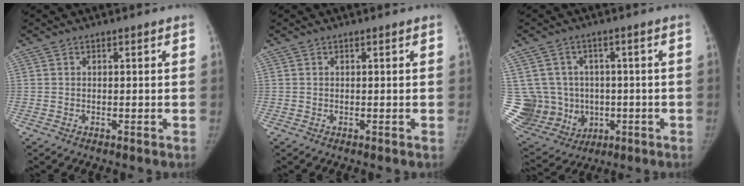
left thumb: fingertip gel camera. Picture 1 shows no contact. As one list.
[{"total": 0.0}, {"total": 18.4, "force": [-1.3, 16.6, 7.8], "torque": [-0.169, 0.024, 0.011]}]